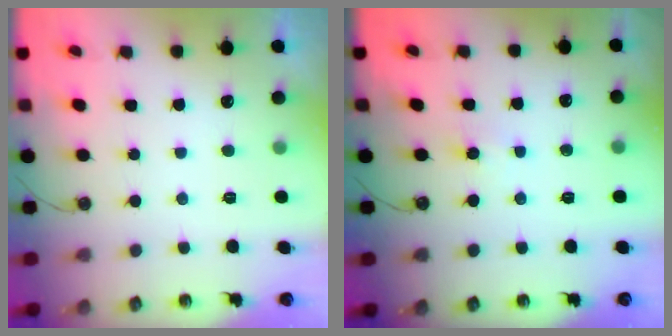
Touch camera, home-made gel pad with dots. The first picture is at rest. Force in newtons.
{"total": 4.2, "press": 4.2, "slide": 0.4}